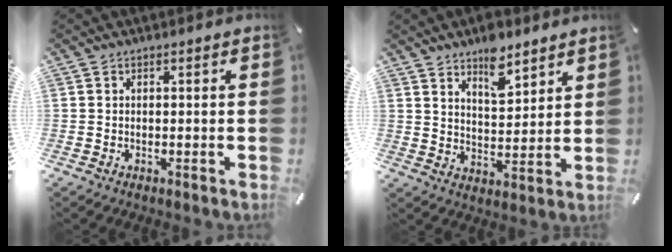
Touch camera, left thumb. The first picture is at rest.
{"total": 8.3, "force": [6.6, 3.8, 3.4], "torque": [-0.040, -0.039, 0.114]}